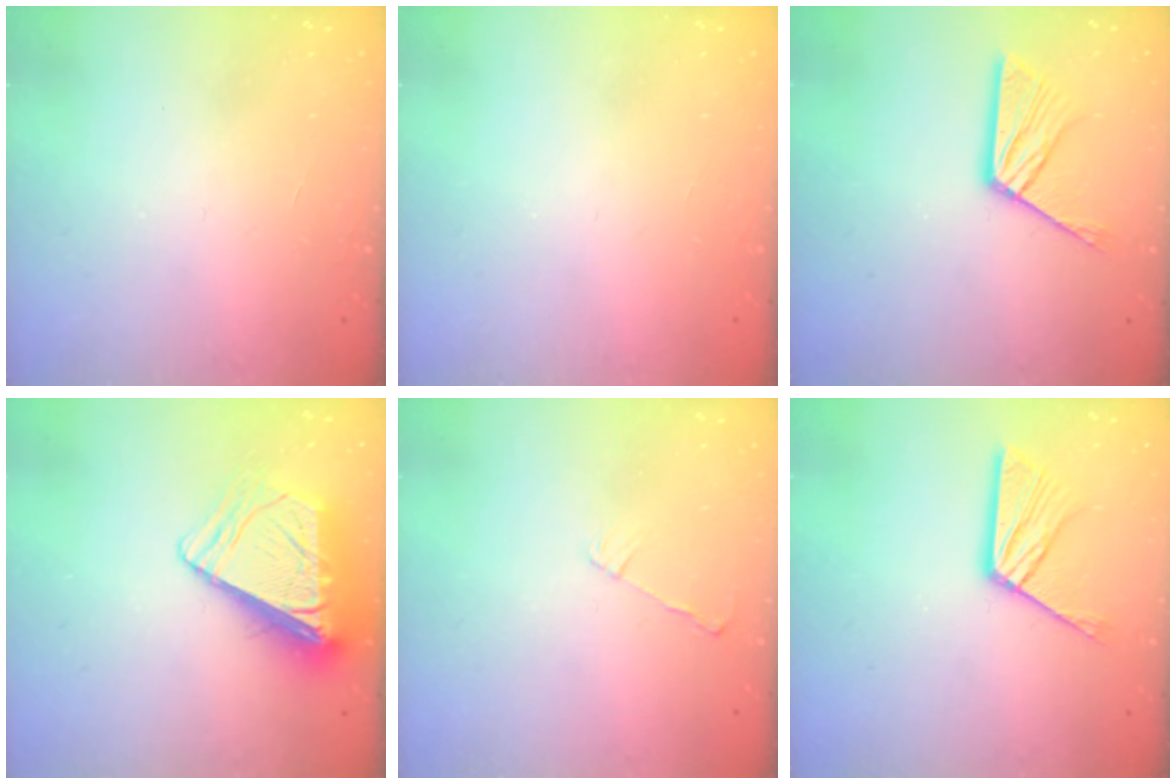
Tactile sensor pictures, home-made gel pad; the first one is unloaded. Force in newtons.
{"total": 0.0}
{"total": 10.6, "press": 10.6, "slide": 0.9}
{"total": 10.4, "press": 10.3, "slide": 1.4}
{"total": 3.5, "press": 3.5, "slide": 0.6}
{"total": 10.6, "press": 10.6, "slide": 0.9}